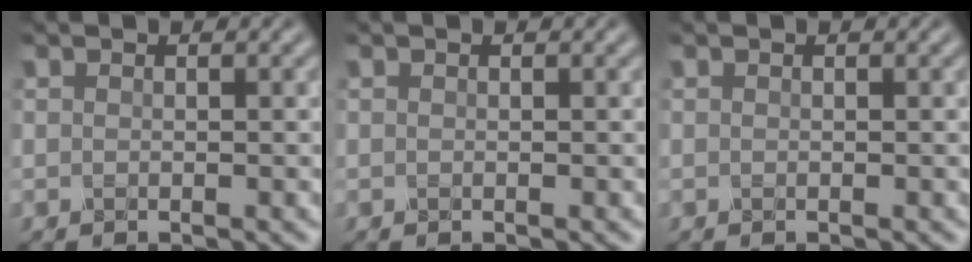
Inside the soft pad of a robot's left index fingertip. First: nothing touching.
{"total": 0.0}
{"total": 0.0}